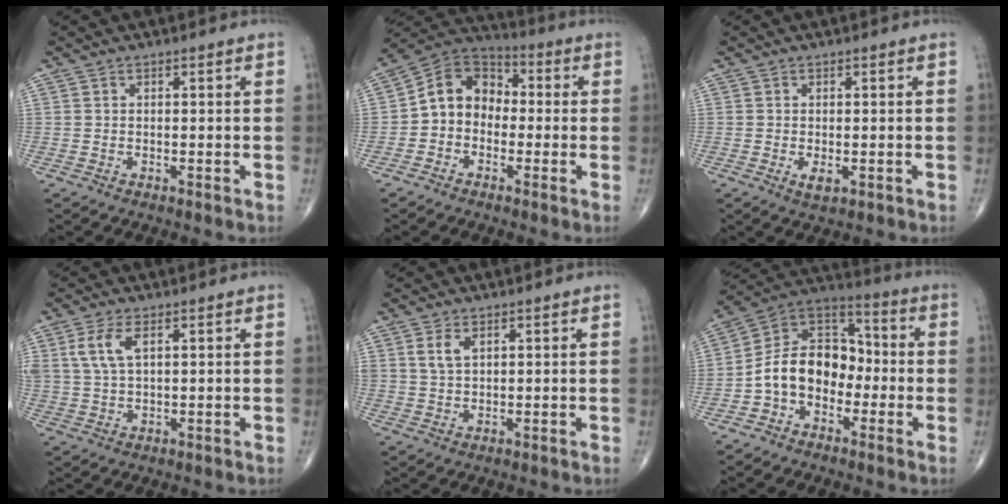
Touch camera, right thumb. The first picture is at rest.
{"total": 10.2, "force": [-1.1, 8.4, 5.8], "torque": [-0.072, 0.043, -0.036]}
{"total": 2.0, "force": [-0.5, 1.0, 1.7], "torque": [-0.026, -0.004, -0.007]}
{"total": 5.8, "force": [2.2, 2.7, 4.7], "torque": [-0.109, 0.000, 0.049]}
{"total": 3.5, "force": [1.5, 2.0, 2.4], "torque": [-0.045, -0.004, 0.035]}
{"total": 13.4, "force": [-3.2, 9.8, 8.7], "torque": [-0.120, 0.056, -0.071]}